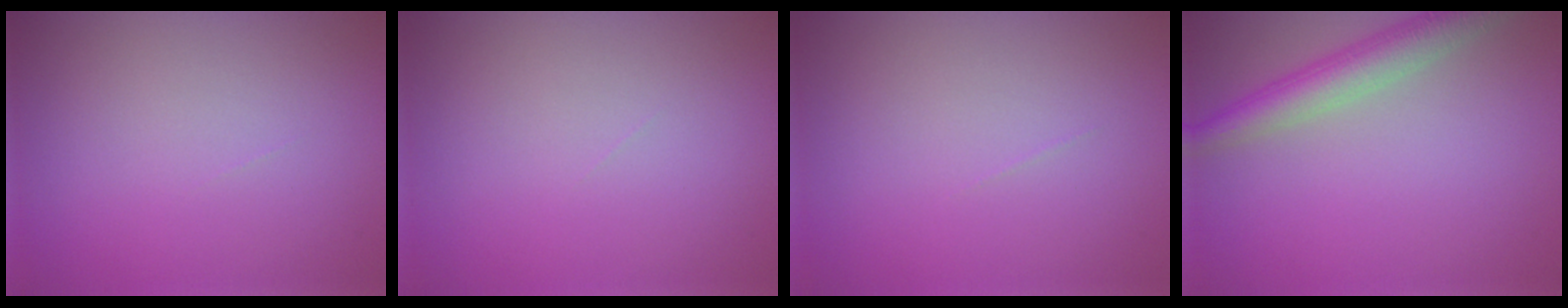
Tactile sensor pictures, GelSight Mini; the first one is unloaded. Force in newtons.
{"total": 0.0}
{"total": 0.0}
{"total": 4.6, "press": 4.6, "slide": 0.2}